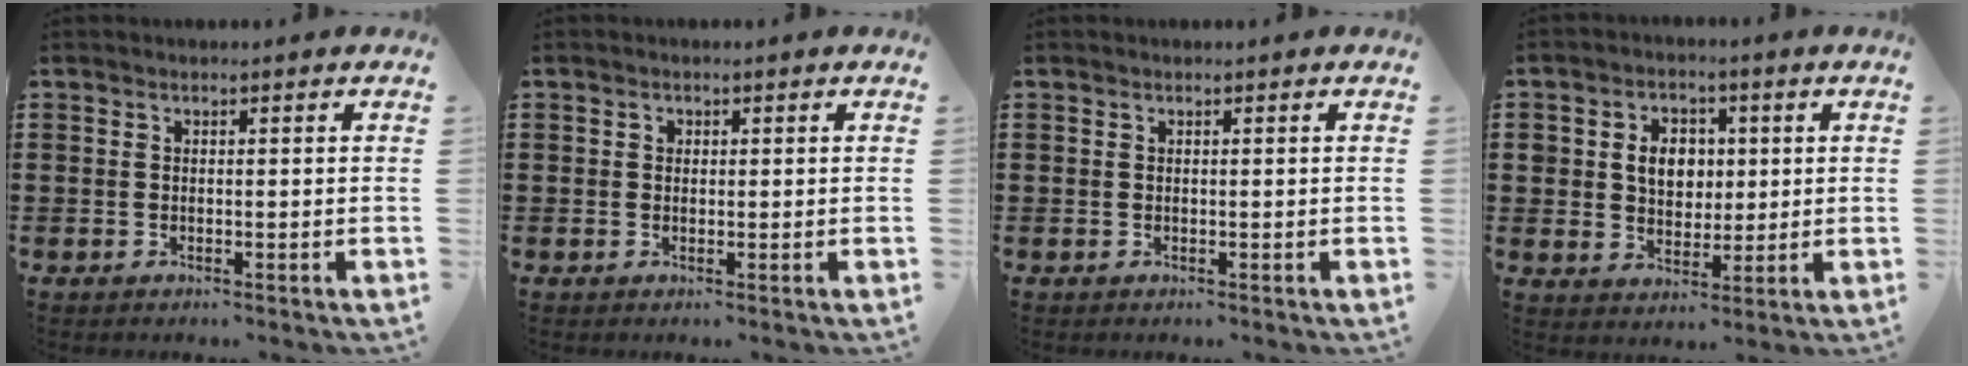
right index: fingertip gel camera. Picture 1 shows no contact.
{"total": 0.6, "force": [0.2, 0.6, 0.2], "torque": [-0.006, 0.003, 0.004]}
{"total": 0.0}
{"total": 5.6, "force": [0.9, 4.6, 3.1], "torque": [-0.062, 0.009, 0.009]}